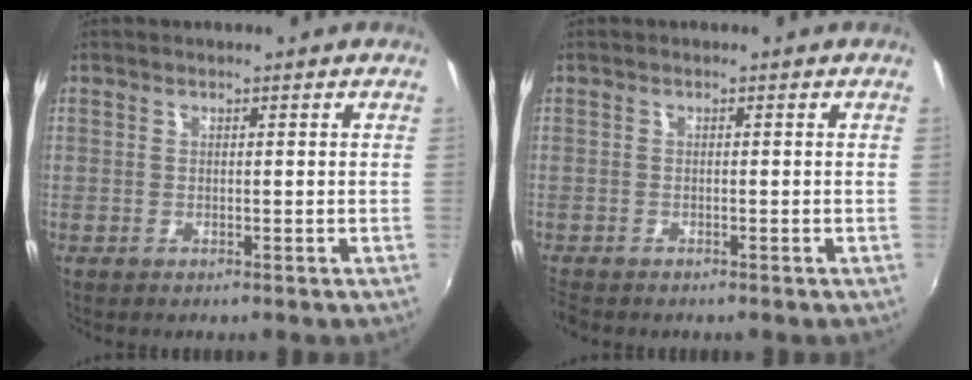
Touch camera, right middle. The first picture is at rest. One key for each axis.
{"total": 2.2, "fx": -2.0, "fy": 0.6, "fz": 0.8, "tx": -0.019, "ty": -0.015, "tz": -0.037}